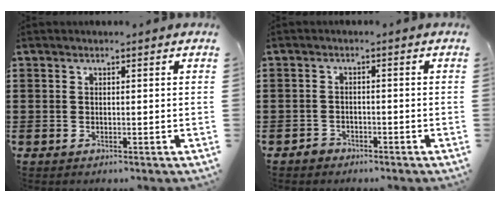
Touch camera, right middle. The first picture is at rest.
{"total": 1.7, "force": [-1.5, 0.8, 0.1], "torque": [-0.008, 0.003, -0.033]}